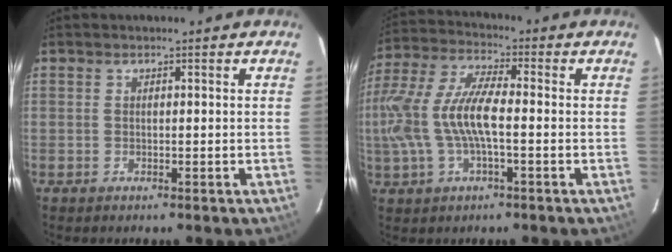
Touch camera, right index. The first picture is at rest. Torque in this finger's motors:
{"motor_torque": [0.75, -0.35, 0.38, 0.21]}